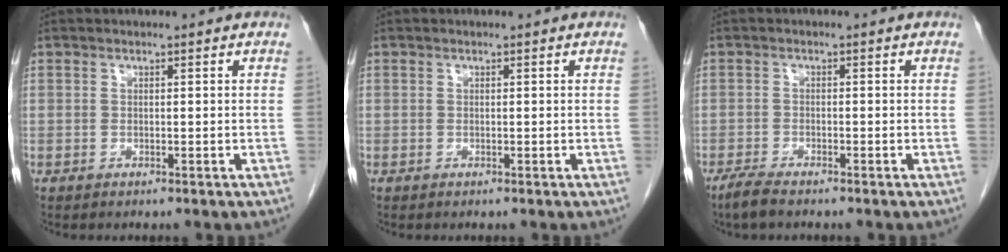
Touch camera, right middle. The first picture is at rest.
{"total": 0.0}
{"total": 3.0, "force": [-2.4, 0.4, 1.7], "torque": [-0.040, -0.008, -0.045]}